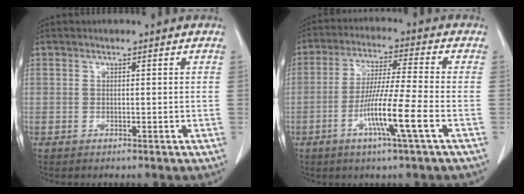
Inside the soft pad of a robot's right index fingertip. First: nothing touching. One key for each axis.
{"total": 9.9, "fx": -3.7, "fy": -0.9, "fz": 9.1, "tx": -0.174, "ty": -0.013, "tz": -0.073}